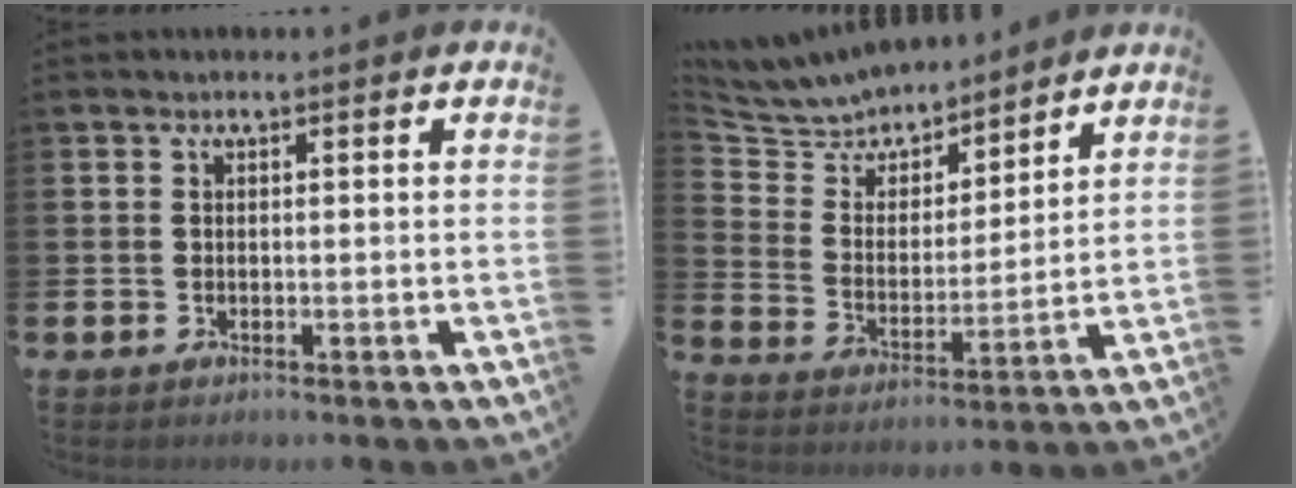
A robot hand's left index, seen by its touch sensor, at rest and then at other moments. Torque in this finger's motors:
{"motor_torque": [0.99, -1.07, 0.46, 0.03]}